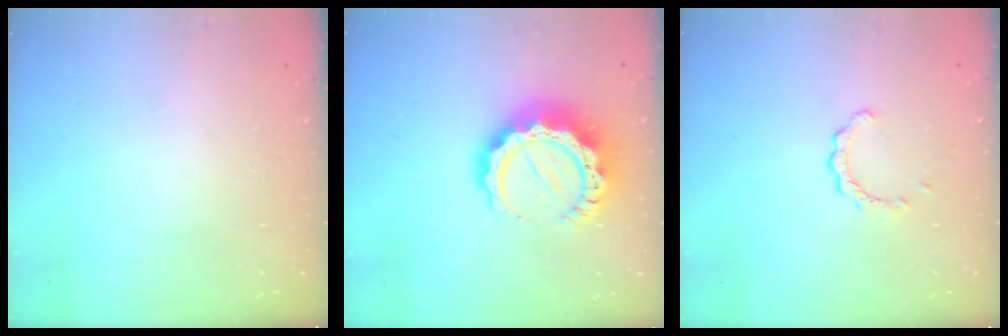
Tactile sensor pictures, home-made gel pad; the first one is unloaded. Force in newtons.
{"total": 15.2, "press": 15.1, "slide": 1.3}
{"total": 2.9, "press": 2.9, "slide": 0.3}